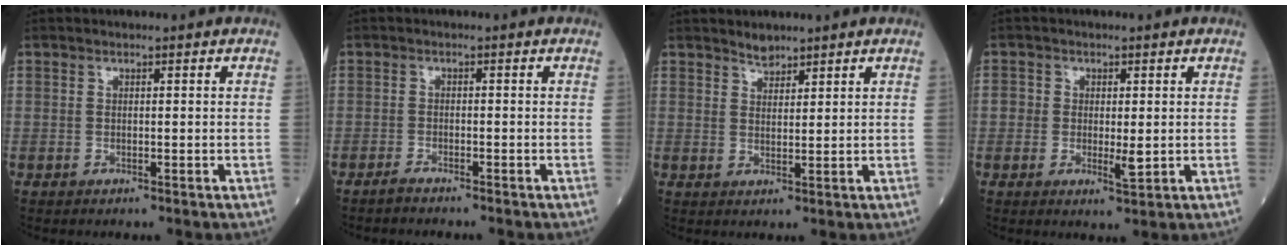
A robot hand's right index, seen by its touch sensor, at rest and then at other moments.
{"total": 1.8, "force": [-1.7, 0.0, 0.5], "torque": [-0.016, -0.002, -0.030]}
{"total": 2.1, "force": [2.0, 0.7, 0.3], "torque": [-0.004, -0.001, 0.036]}
{"total": 3.7, "force": [-0.4, 1.9, 3.2], "torque": [-0.045, -0.003, -0.007]}